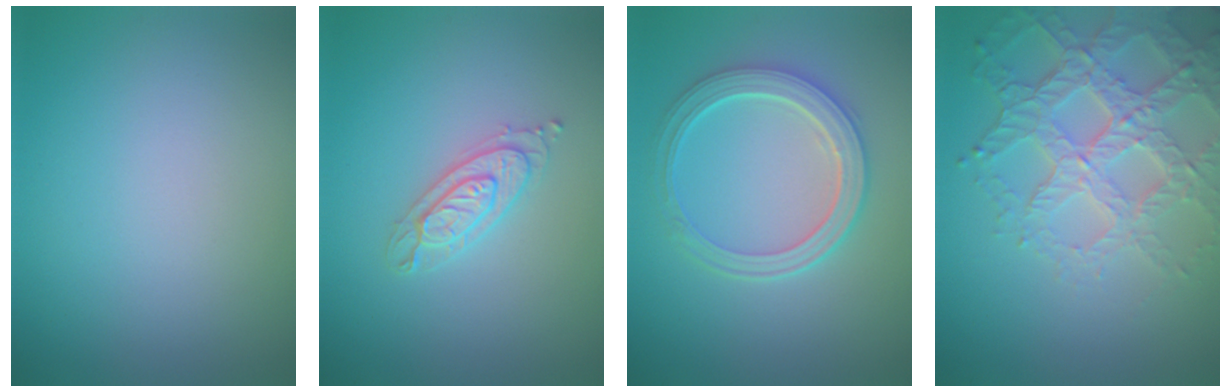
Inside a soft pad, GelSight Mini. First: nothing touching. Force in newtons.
{"total": 2.3, "press": 2.3, "slide": 0.4}
{"total": 4.3, "press": 3.7, "slide": 2.2}
{"total": 6.2, "press": 4.8, "slide": 3.8}